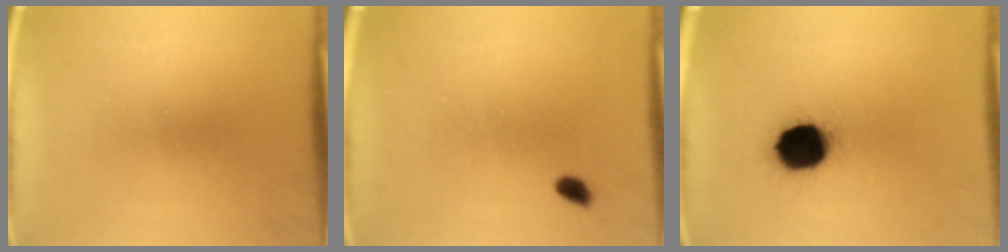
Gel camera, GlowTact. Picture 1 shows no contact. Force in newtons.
{"total": 1.5}
{"total": 14.4}